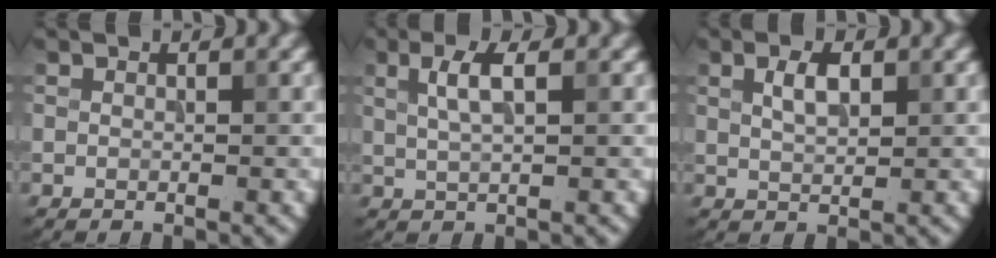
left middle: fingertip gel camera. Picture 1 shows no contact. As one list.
[{"total": 2.7, "force": [0.9, 0.7, 2.4], "torque": [-0.046, 0.003, 0.019]}, {"total": 2.3, "force": [0.9, 1.0, 1.9], "torque": [-0.039, 0.003, 0.019]}]